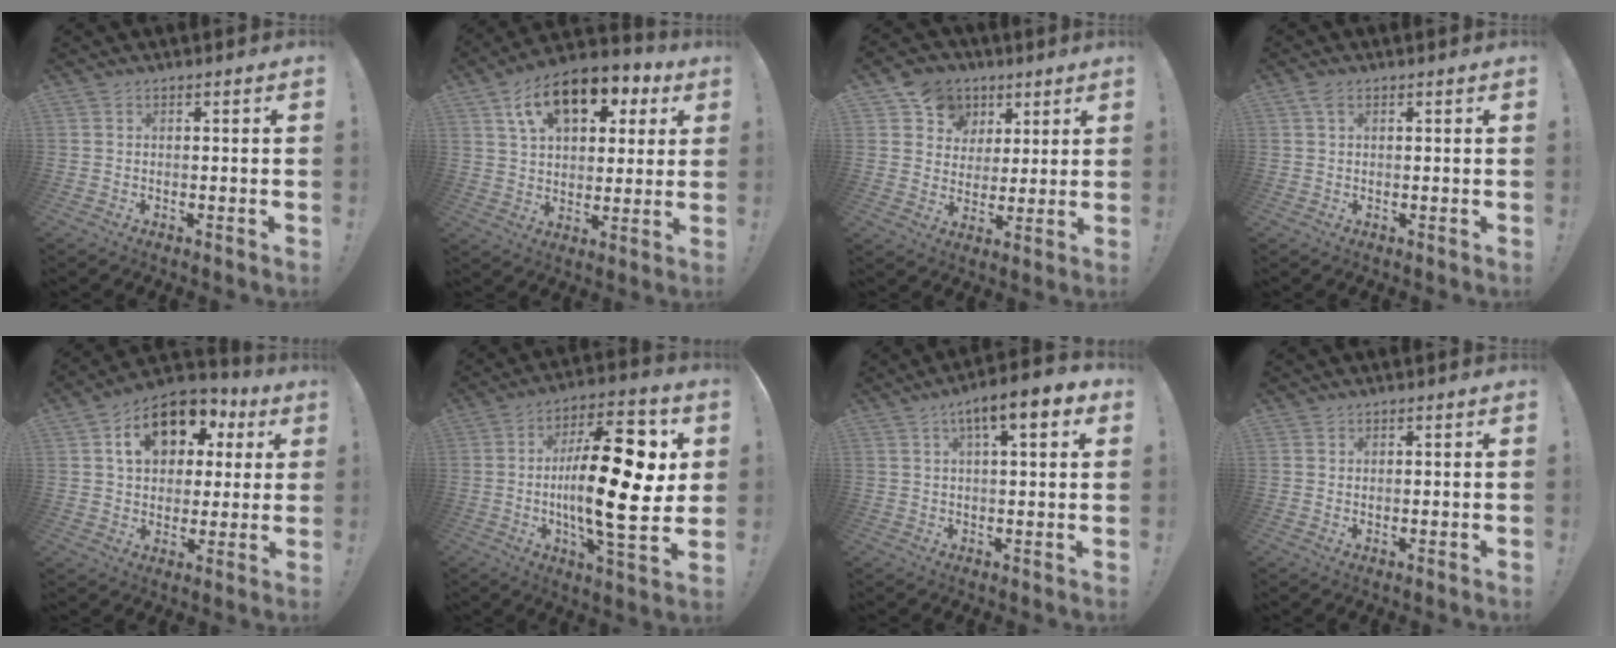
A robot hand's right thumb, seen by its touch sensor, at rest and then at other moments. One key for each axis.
{"total": 16.3, "fx": 8.1, "fy": 9.7, "fz": 10.2, "tx": -0.161, "ty": -0.030, "tz": 0.145}
{"total": 10.2, "fx": 4.6, "fy": 8.7, "fz": 2.6, "tx": -0.037, "ty": -0.026, "tz": 0.092}
{"total": 2.0, "fx": 1.0, "fy": 1.2, "fz": 1.2, "tx": -0.020, "ty": -0.001, "tz": 0.018}
{"total": 15.8, "fx": 6.6, "fy": 11.0, "fz": 9.3, "tx": -0.138, "ty": -0.018, "tz": 0.120}
{"total": 25.8, "fx": 0.7, "fy": 9.0, "fz": 24.2, "tx": -0.397, "ty": -0.007, "tz": 0.007}
{"total": 8.5, "fx": 3.5, "fy": 2.4, "fz": 7.3, "tx": -0.101, "ty": -0.013, "tz": 0.054}
{"total": 0.9, "fx": 0.6, "fy": 0.7, "fz": -0.1, "tx": 0.003, "ty": 0.000, "tz": 0.012}